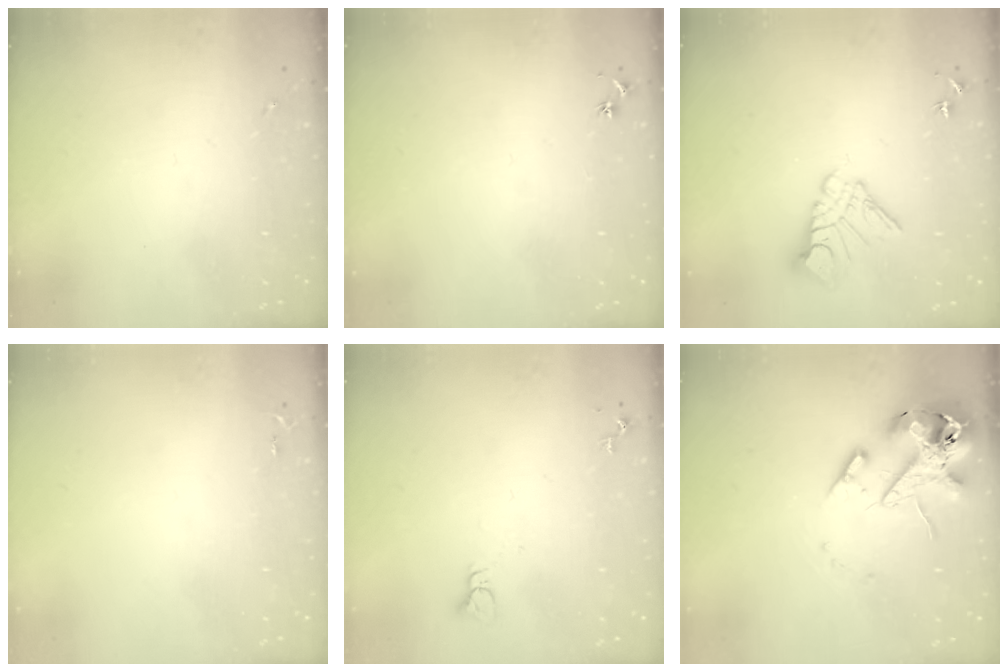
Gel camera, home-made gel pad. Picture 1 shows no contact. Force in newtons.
{"total": 3.0, "press": 2.9, "slide": 0.4}
{"total": 10.6, "press": 10.5, "slide": 1.1}
{"total": 2.6, "press": 2.6, "slide": 0.3}
{"total": 2.2, "press": 2.2, "slide": 0.1}
{"total": 15.6, "press": 15.4, "slide": 2.4}